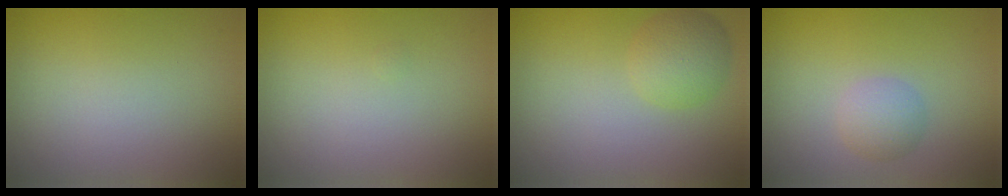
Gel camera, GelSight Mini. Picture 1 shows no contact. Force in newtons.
{"total": 0.0}
{"total": 3.0, "press": 3.0, "slide": 0.0}
{"total": 1.9, "press": 1.9, "slide": 0.1}